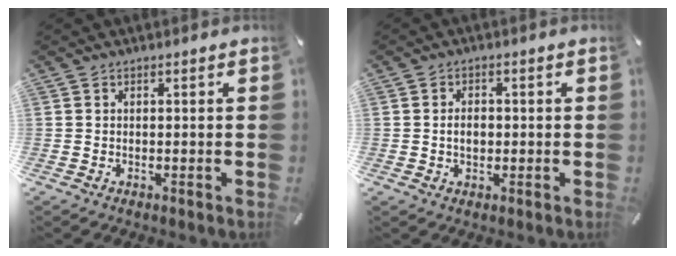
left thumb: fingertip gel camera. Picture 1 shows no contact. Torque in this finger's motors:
{"motor_torque": [0.57, 0.50, 0.32, 0.00, 0.03]}